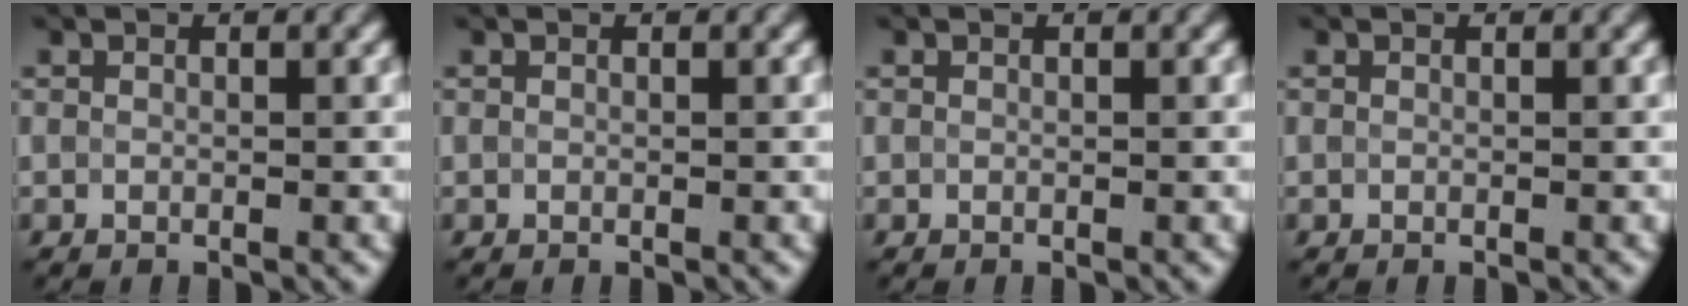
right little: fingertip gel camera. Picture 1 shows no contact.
{"total": 0.0}
{"total": 0.0}
{"total": 0.0}